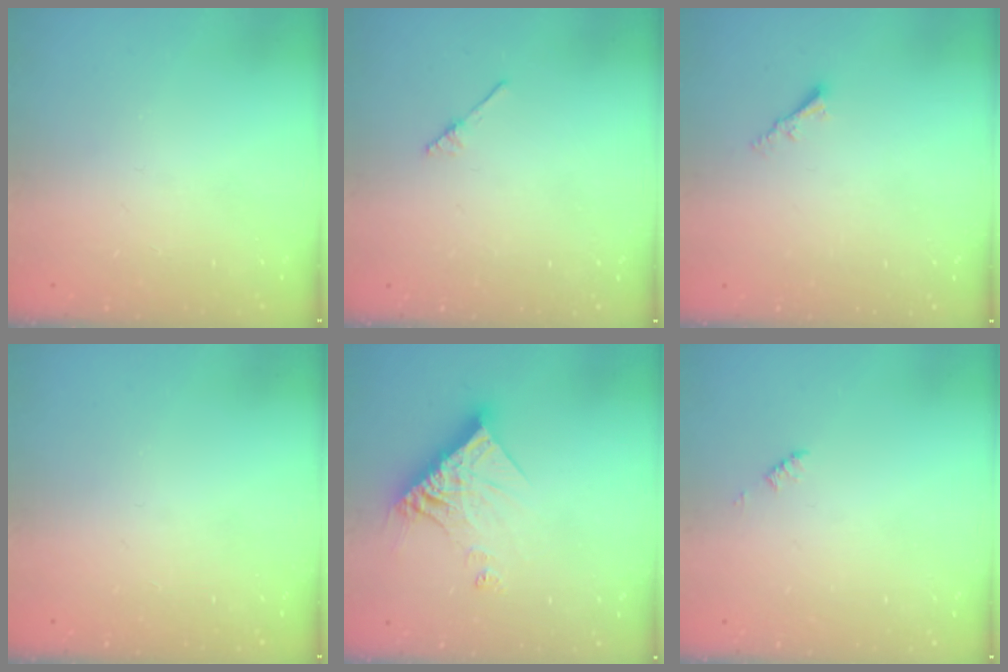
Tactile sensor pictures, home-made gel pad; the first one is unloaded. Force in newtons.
{"total": 1.9, "press": 1.8, "slide": 0.3}
{"total": 2.2, "press": 2.2, "slide": 0.4}
{"total": 0.0}
{"total": 13.5, "press": 13.5, "slide": 1.1}
{"total": 1.2, "press": 1.2, "slide": 0.2}